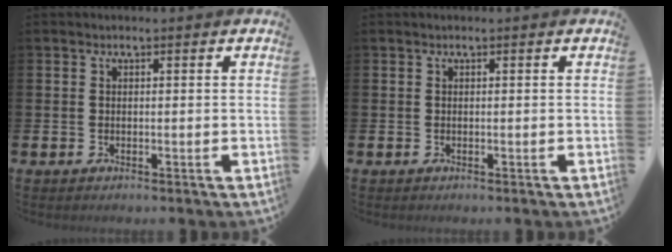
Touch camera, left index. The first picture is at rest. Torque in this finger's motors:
{"motor_torque": [0.25, 0.05, -0.03, -0.01]}